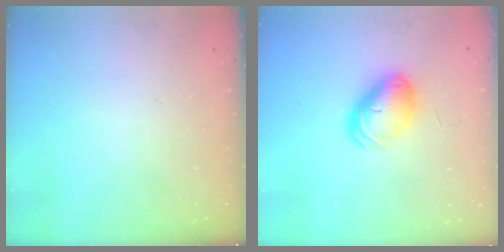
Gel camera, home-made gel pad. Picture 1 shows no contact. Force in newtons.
{"total": 9.5, "press": 9.3, "slide": 1.7}